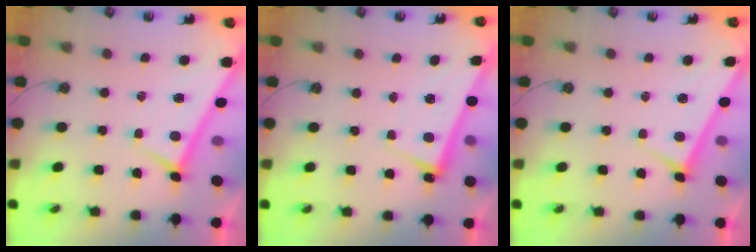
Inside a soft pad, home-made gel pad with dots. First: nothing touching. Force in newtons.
{"total": 2.6, "press": 2.5, "slide": 0.7}
{"total": 3.3, "press": 3.3, "slide": 0.2}